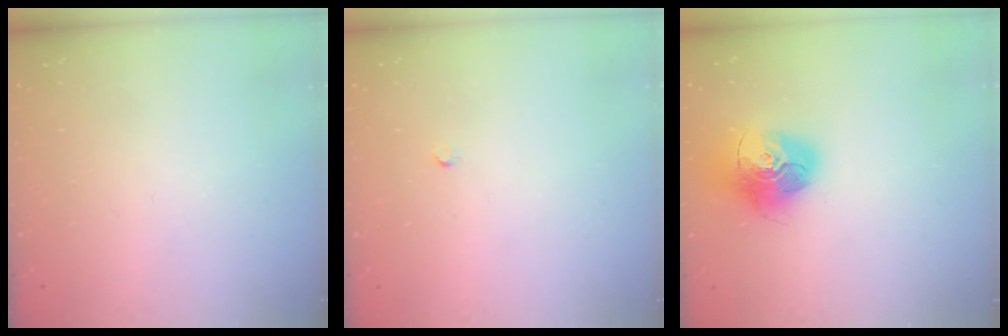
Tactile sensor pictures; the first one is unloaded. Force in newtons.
{"total": 2.0, "press": 2.0, "slide": 0.3}
{"total": 16.5, "press": 16.4, "slide": 1.5}